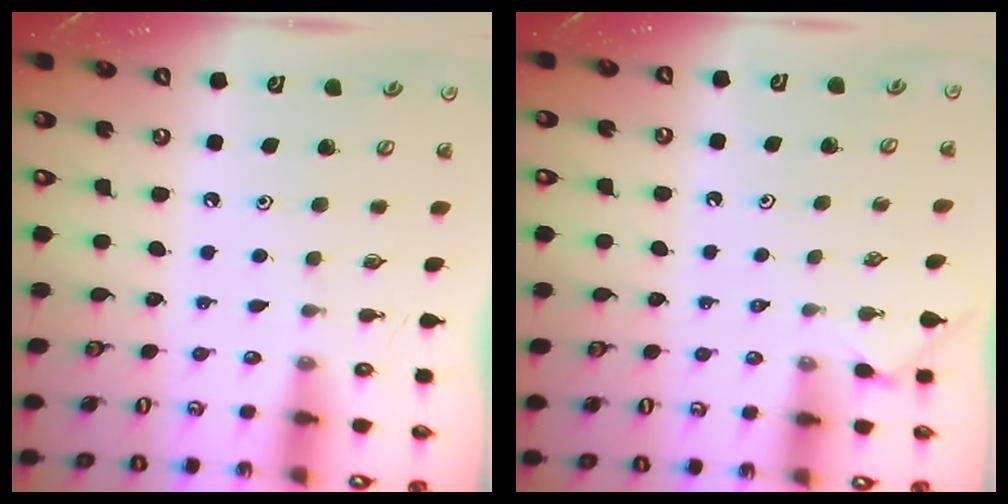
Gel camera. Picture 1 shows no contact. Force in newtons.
{"total": 2.4, "press": 2.4, "slide": 0.3}